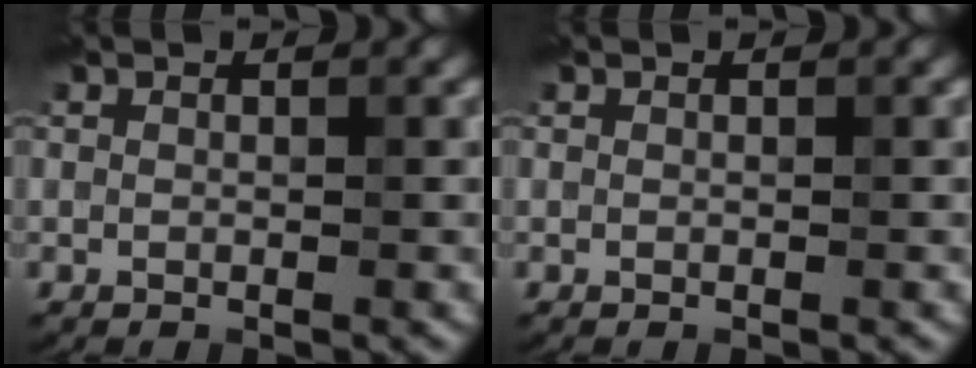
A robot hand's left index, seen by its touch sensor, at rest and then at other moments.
{"total": 0.0}